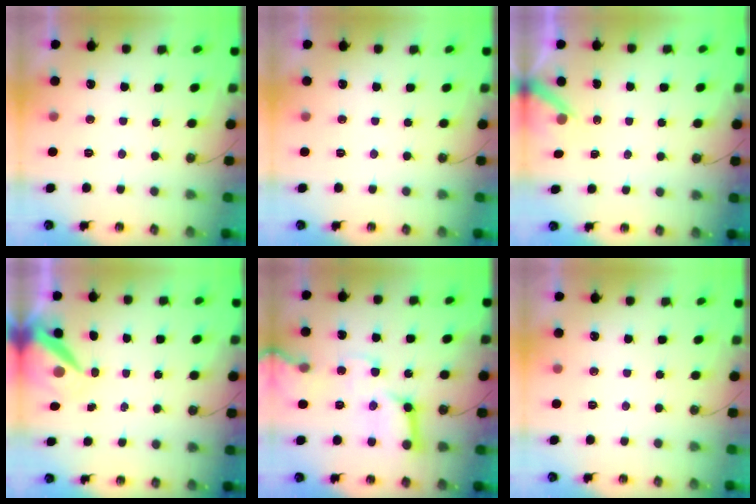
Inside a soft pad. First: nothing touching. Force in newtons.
{"total": 0.0}
{"total": 4.1, "press": 4.0, "slide": 0.2}
{"total": 8.6, "press": 8.5, "slide": 1.1}
{"total": 15.9, "press": 15.8, "slide": 2.1}
{"total": 0.0}